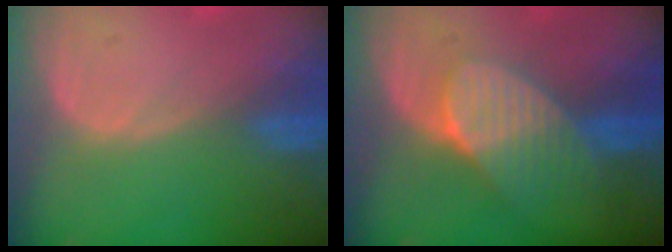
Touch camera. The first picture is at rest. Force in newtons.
{"total": 7.5, "press": 6.7, "slide": 3.3}